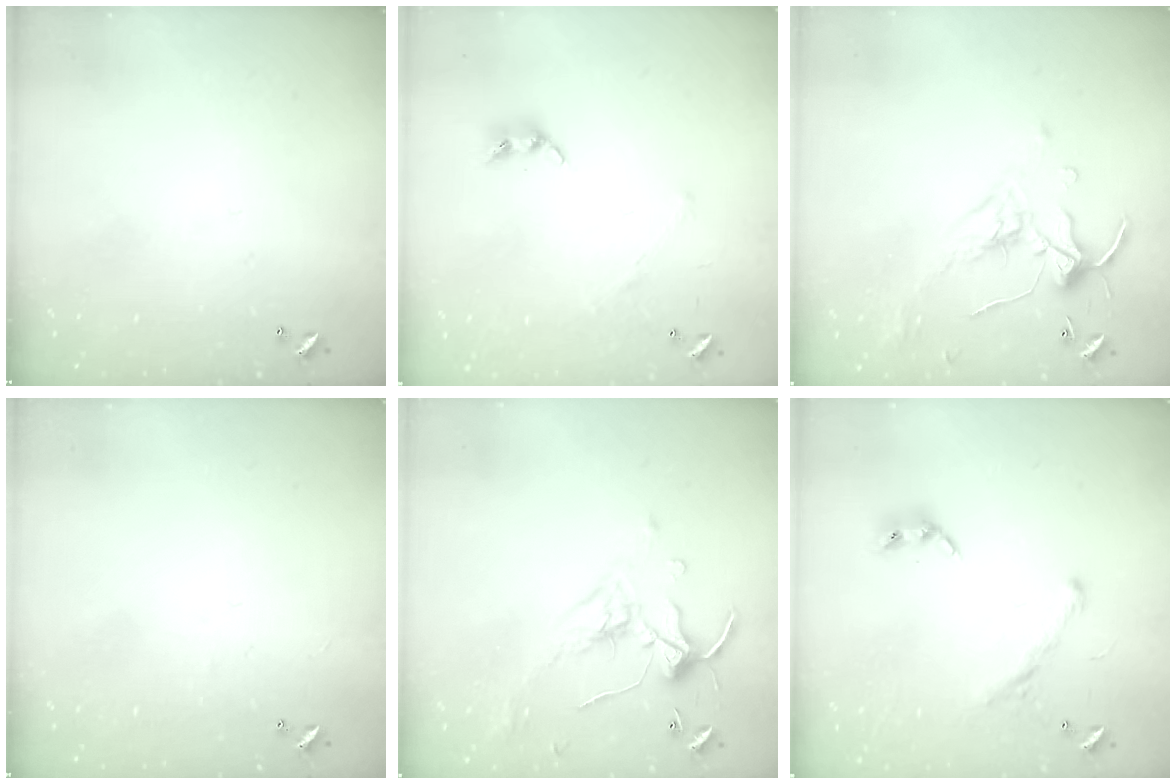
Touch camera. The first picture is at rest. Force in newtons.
{"total": 3.9, "press": 3.8, "slide": 0.8}
{"total": 1.2, "press": 0.9, "slide": 0.9}
{"total": 2.3, "press": 2.2, "slide": 0.3}
{"total": 1.2, "press": 0.9, "slide": 0.9}
{"total": 1.3, "press": 0.6, "slide": 1.2}